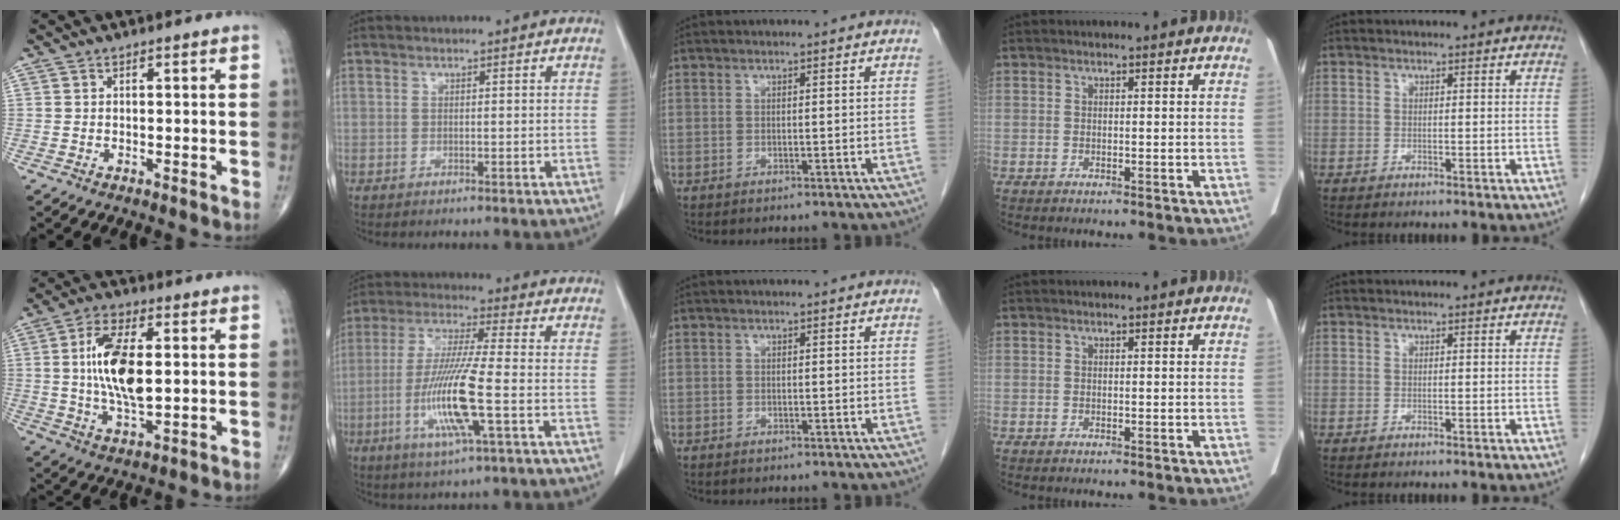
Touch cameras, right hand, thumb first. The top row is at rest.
{"thumb": {"total": 13.2, "force": [1.2, 5.8, 11.8], "torque": [-0.223, -0.004, 0.023]}, "index": {"total": 12.6, "force": [-3.2, 0.3, 12.1], "torque": [-0.249, -0.016, -0.067]}, "middle": {"total": 0.7, "force": [-0.6, 0.4, 0.2], "torque": [-0.006, 0.000, -0.010]}}